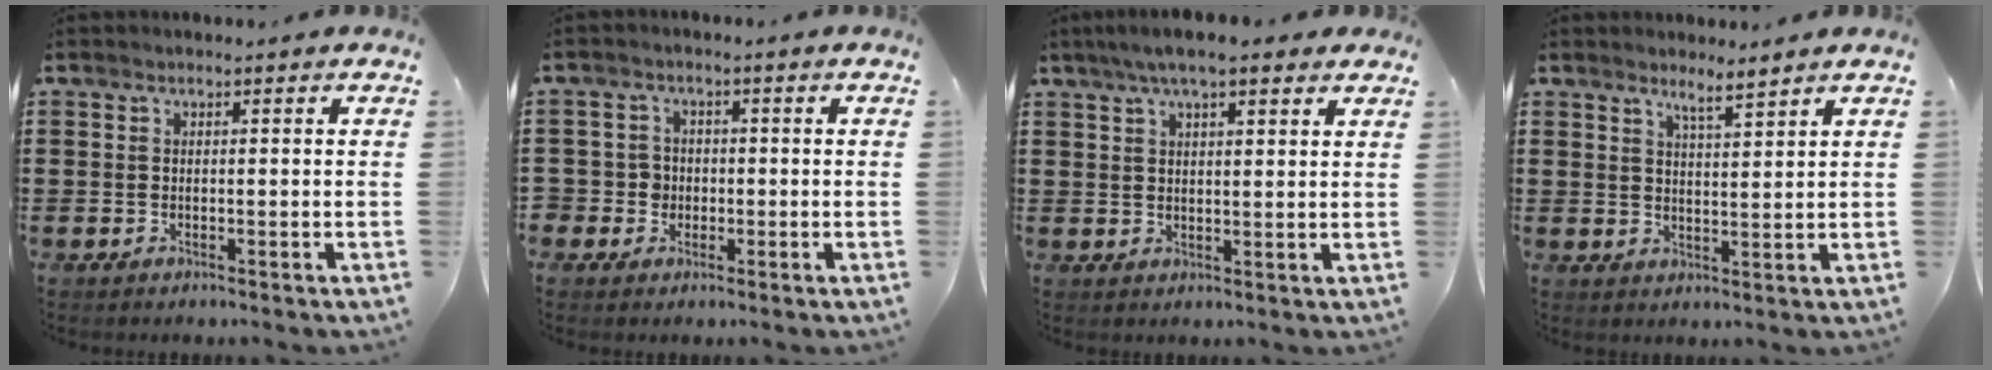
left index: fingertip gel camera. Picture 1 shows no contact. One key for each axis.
{"total": 2.9, "fx": -0.8, "fy": 2.8, "fz": 0.4, "tx": -0.030, "ty": 0.002, "tz": -0.023}
{"total": 5.7, "fx": 4.1, "fy": 1.1, "fz": 3.8, "tx": -0.081, "ty": 0.005, "tz": 0.071}
{"total": 3.3, "fx": 3.0, "fy": 0.0, "fz": 1.4, "tx": -0.033, "ty": -0.003, "tz": 0.055}